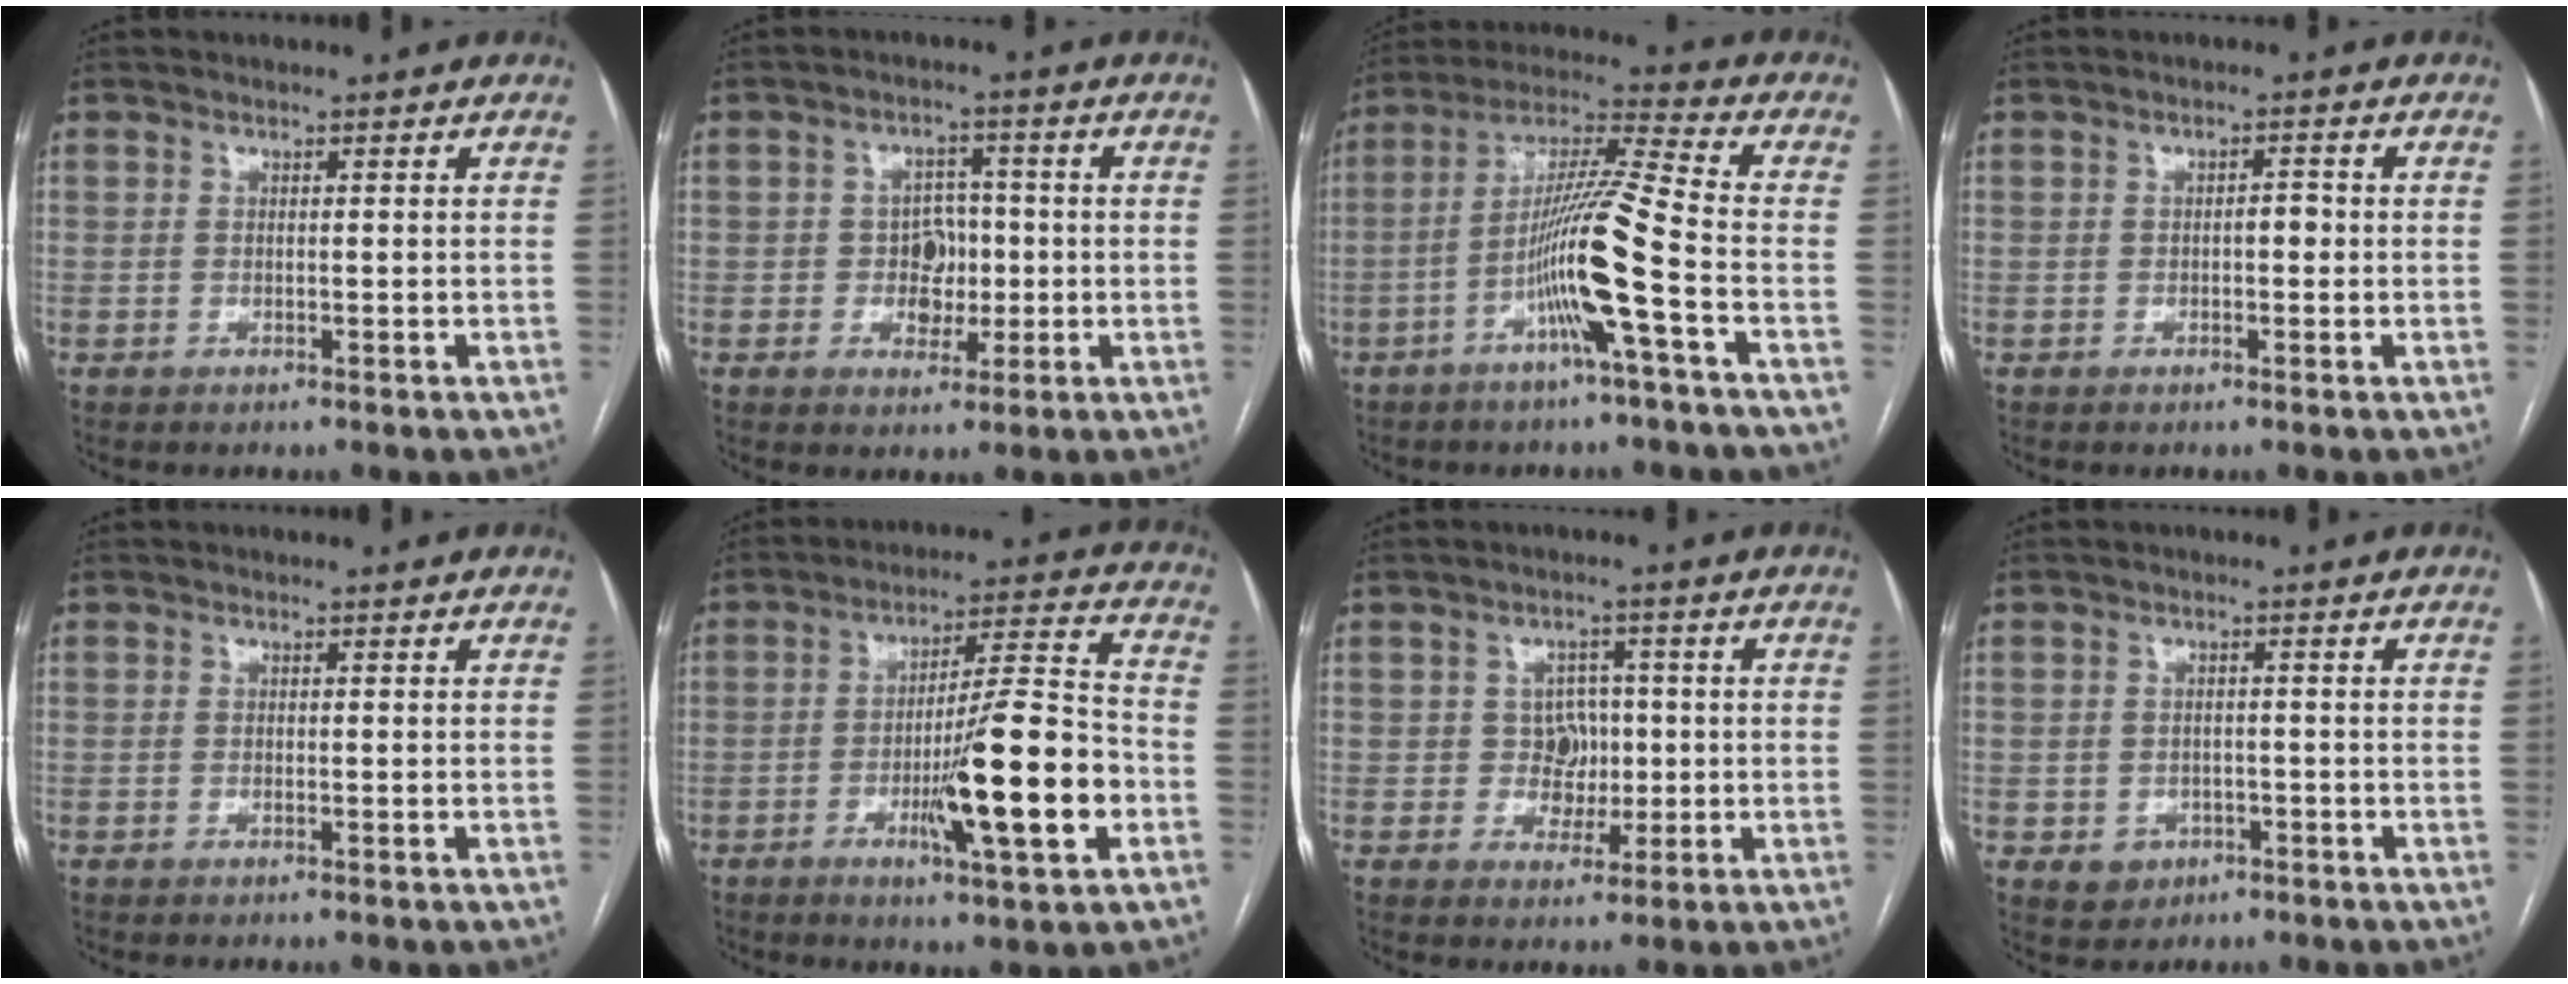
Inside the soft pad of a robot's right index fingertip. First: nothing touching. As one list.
[{"total": 4.9, "force": [-0.6, 3.8, 3.0], "torque": [-0.046, 0.012, -0.003]}, {"total": 12.5, "force": [-4.4, -1.2, 11.6], "torque": [-0.224, 0.008, -0.085]}, {"total": 1.8, "force": [-0.2, 0.8, 1.6], "torque": [-0.018, 0.005, -0.005]}, {"total": 0.0}, {"total": 15.6, "force": [-4.6, 0.9, 14.9], "torque": [-0.242, -0.004, -0.067]}, {"total": 4.1, "force": [0.0, 3.9, 1.4], "torque": [-0.012, 0.012, 0.007]}, {"total": 3.7, "force": [-1.3, 3.4, 0.9], "torque": [-0.004, 0.008, -0.011]}]